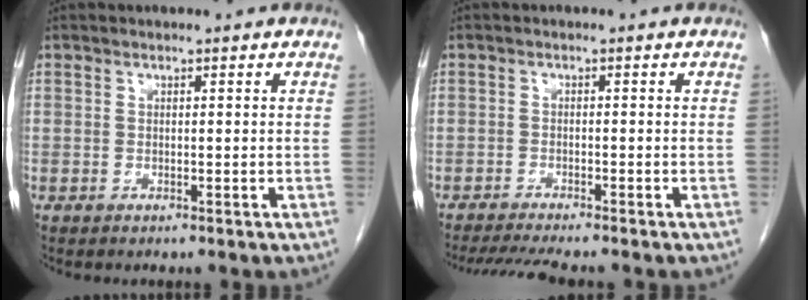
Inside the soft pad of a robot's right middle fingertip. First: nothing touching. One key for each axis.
{"total": 5.9, "fx": -5.2, "fy": -0.2, "fz": 2.8, "tx": -0.044, "ty": -0.017, "tz": -0.085}